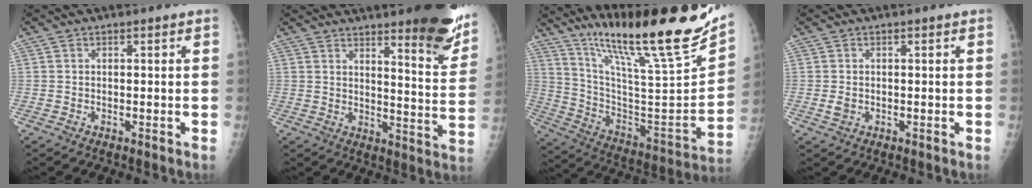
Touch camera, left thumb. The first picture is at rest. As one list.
[{"total": 17.4, "force": [11.9, 3.6, 12.1], "torque": [-0.122, -0.086, 0.152]}, {"total": 27.7, "force": [21.6, 2.5, 17.2], "torque": [-0.257, -0.120, 0.353]}, {"total": 1.5, "force": [-0.1, 1.1, 0.9], "torque": [-0.016, -0.001, 0.001]}]